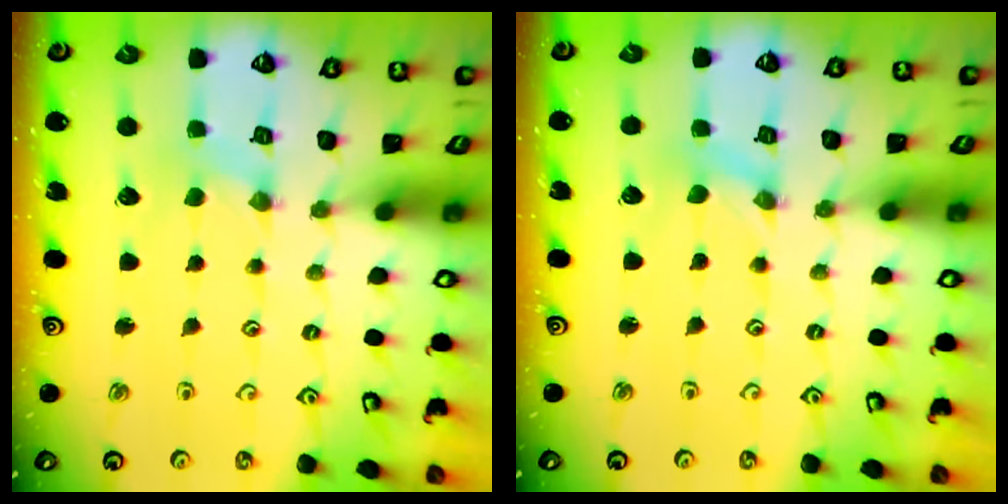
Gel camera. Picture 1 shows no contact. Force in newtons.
{"total": 0.0}